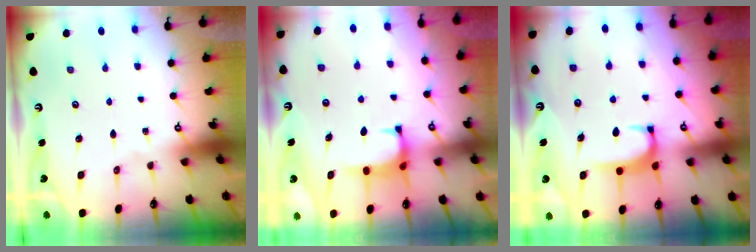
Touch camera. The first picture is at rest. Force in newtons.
{"total": 0.5, "press": 0.4, "slide": 0.3}
{"total": 1.9, "press": 1.8, "slide": 0.5}